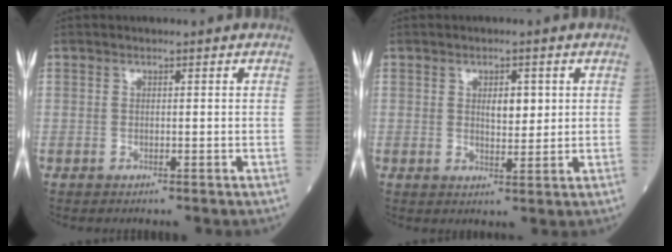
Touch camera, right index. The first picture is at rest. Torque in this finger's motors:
{"motor_torque": [0.48, 0.14, 0.23, 0.03]}